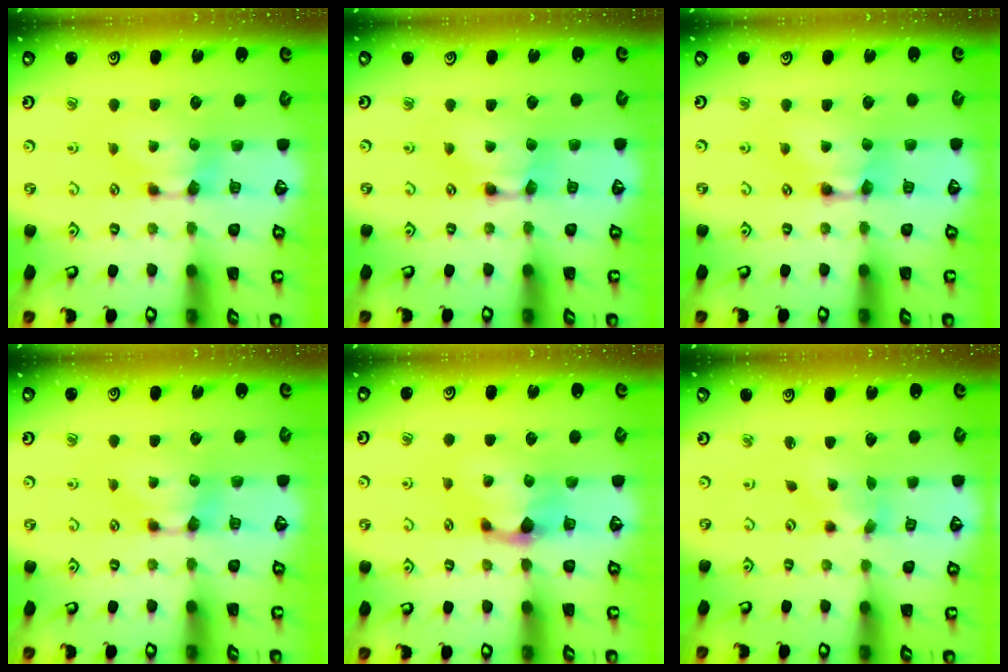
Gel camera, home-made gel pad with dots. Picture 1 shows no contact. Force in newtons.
{"total": 1.9, "press": 1.9, "slide": 0.1}
{"total": 2.3, "press": 2.3, "slide": 0.0}
{"total": 0.0}
{"total": 1.7, "press": 0.9, "slide": 1.4}
{"total": 1.4, "press": 0.6, "slide": 1.3}